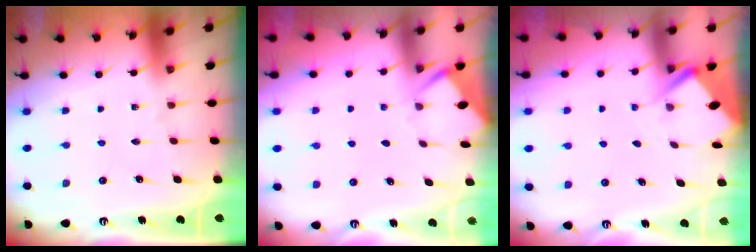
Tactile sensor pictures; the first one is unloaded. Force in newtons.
{"total": 2.9, "press": 2.9, "slide": 0.3}
{"total": 2.9, "press": 2.8, "slide": 0.3}